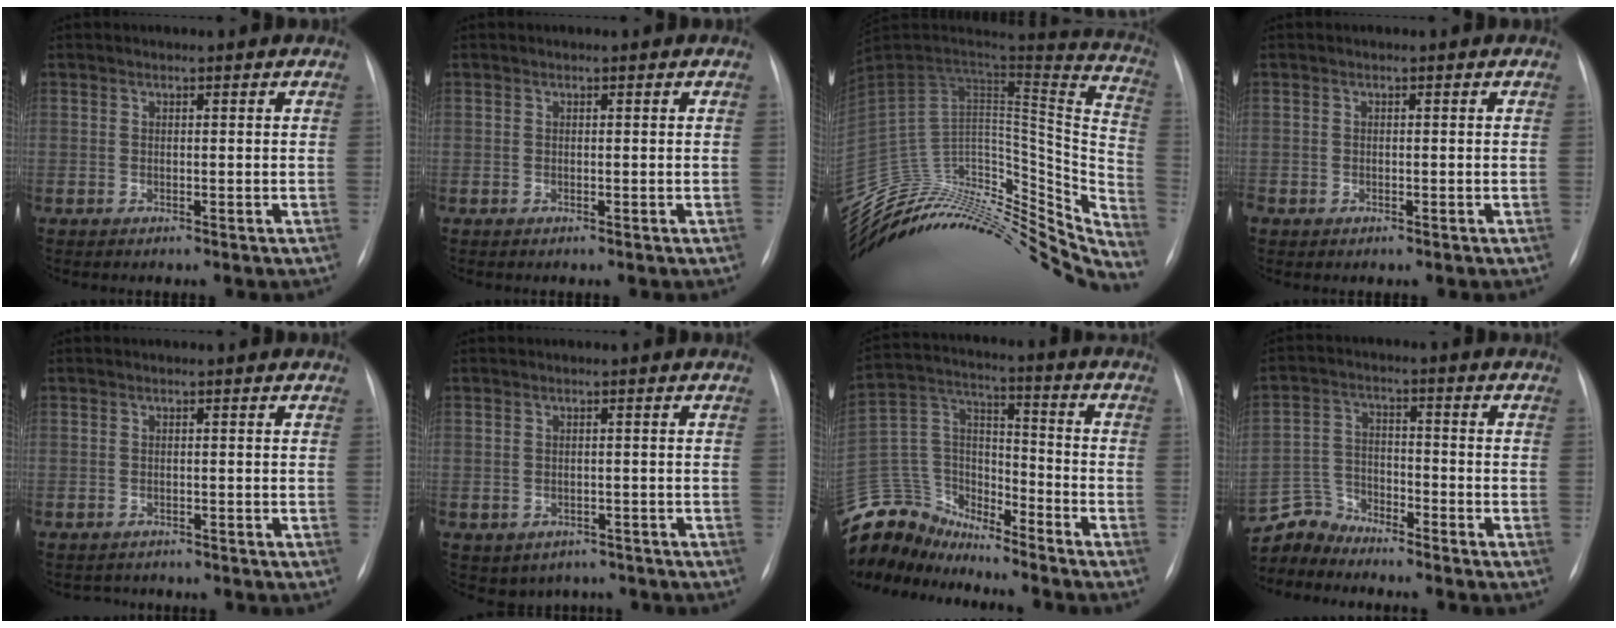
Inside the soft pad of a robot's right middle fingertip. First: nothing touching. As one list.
[{"total": 0.0}, {"total": 36.6, "force": [-31.8, 13.5, 12.4], "torque": [-0.183, 0.031, -0.441]}, {"total": 0.9, "force": [-0.5, 0.8, 0.3], "torque": [-0.003, 0.004, -0.006]}, {"total": 1.6, "force": [-1.4, 0.6, -0.4], "torque": [0.005, -0.002, -0.020]}, {"total": 4.8, "force": [-3.3, 3.3, 0.8], "torque": [-0.003, 0.015, -0.039]}, {"total": 16.9, "force": [-15.9, 4.9, 2.8], "torque": [-0.070, 0.059, -0.292]}, {"total": 5.9, "force": [-5.6, 1.0, -1.2], "torque": [0.023, 0.007, -0.114]}]